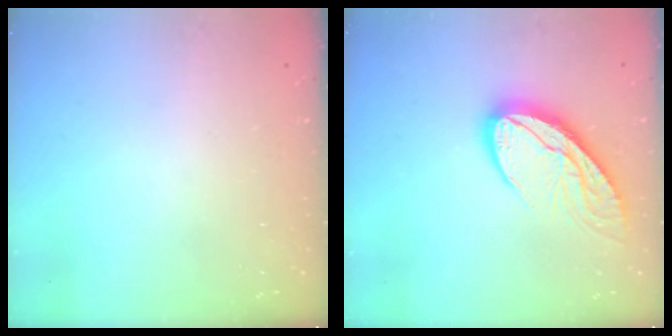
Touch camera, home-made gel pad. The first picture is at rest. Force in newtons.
{"total": 12.7, "press": 12.6, "slide": 1.2}